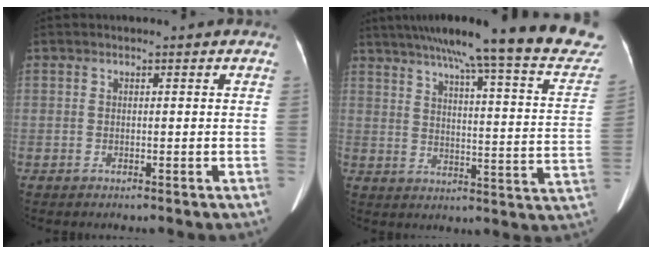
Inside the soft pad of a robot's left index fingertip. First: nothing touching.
{"total": 27.7, "force": [23.4, 1.6, 14.8], "torque": [-0.206, -0.047, 0.291]}